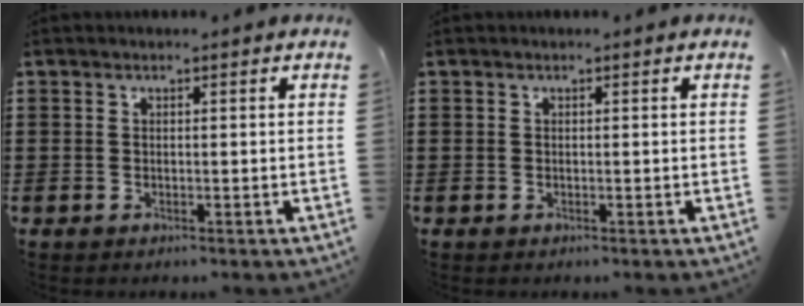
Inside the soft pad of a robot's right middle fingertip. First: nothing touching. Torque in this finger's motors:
{"motor_torque": [-0.13, -0.15, 0.05, 0.01]}